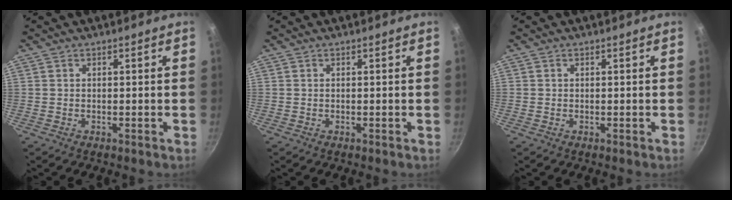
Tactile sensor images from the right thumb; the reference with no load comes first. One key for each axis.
{"total": 0.0}
{"total": 0.0}